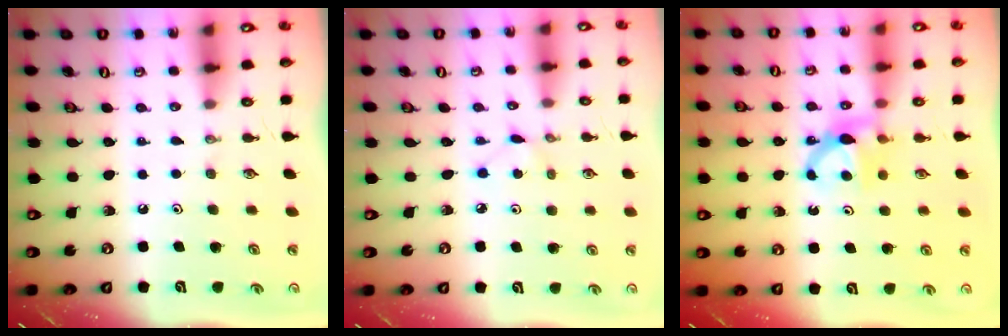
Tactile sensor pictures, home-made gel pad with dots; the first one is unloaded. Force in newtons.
{"total": 2.9, "press": 2.9, "slide": 0.3}
{"total": 7.1, "press": 7.1, "slide": 0.3}